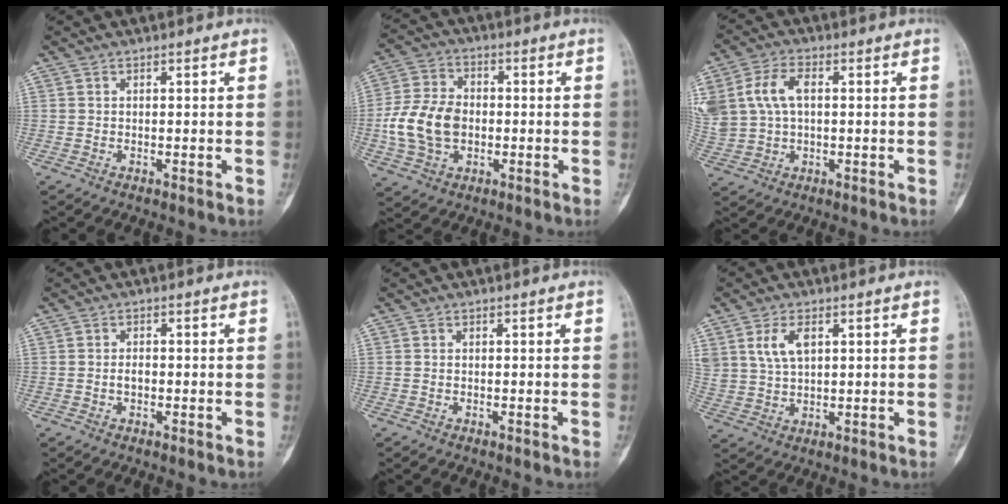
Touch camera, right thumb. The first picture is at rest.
{"total": 12.5, "force": [-1.5, 8.9, 8.7], "torque": [-0.159, 0.018, -0.030]}
{"total": 12.7, "force": [2.6, 8.2, 9.4], "torque": [-0.224, 0.014, 0.055]}
{"total": 1.5, "force": [-0.4, 0.9, 1.1], "torque": [-0.019, 0.004, -0.008]}
{"total": 0.0}
{"total": 6.3, "force": [2.5, 3.6, 4.6], "torque": [-0.087, -0.006, 0.058]}